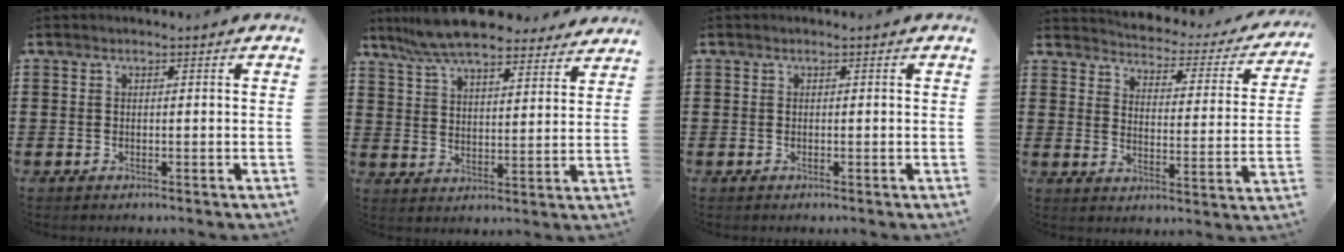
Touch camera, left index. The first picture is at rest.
{"total": 9.1, "force": [8.2, 1.2, 3.8], "torque": [-0.102, -0.027, 0.150]}
{"total": 0.0}
{"total": 2.9, "force": [2.8, 0.3, 0.4], "torque": [-0.029, -0.027, 0.040]}